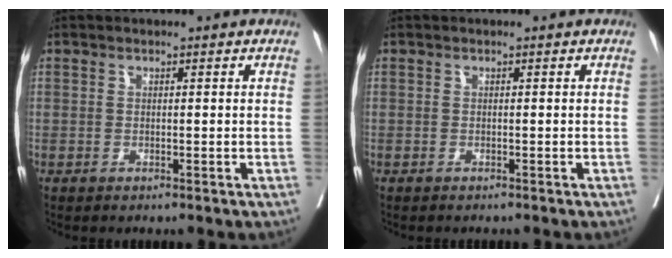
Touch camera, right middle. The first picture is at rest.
{"total": 0.7, "force": [-0.6, 0.1, 0.2], "torque": [-0.004, -0.004, -0.010]}